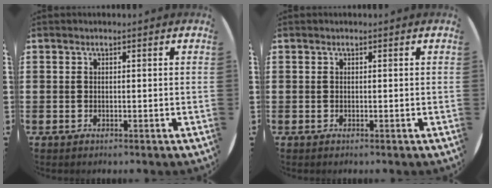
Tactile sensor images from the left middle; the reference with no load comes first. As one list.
[{"total": 0.0}]